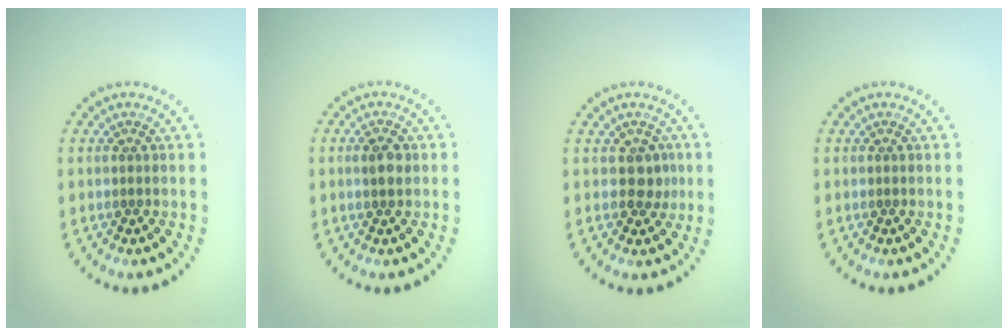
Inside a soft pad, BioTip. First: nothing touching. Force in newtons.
{"total": 1.7, "press": 1.6, "slide": 0.3}
{"total": 1.7, "press": 1.5, "slide": 0.8}
{"total": 0.0}